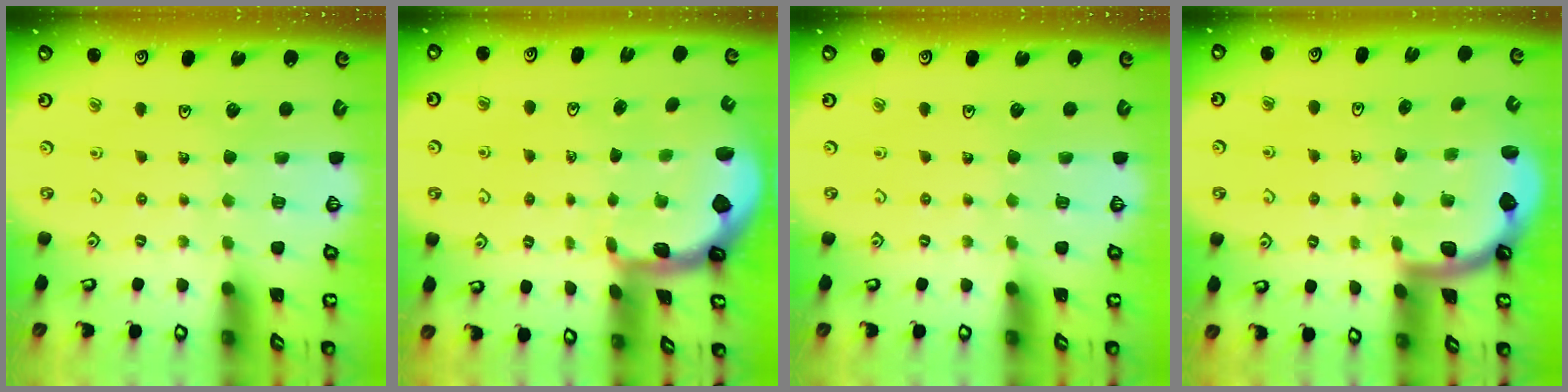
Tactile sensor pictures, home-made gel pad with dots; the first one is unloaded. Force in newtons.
{"total": 1.1, "press": 1.0, "slide": 0.4}
{"total": 0.0}
{"total": 1.9, "press": 1.9, "slide": 0.3}